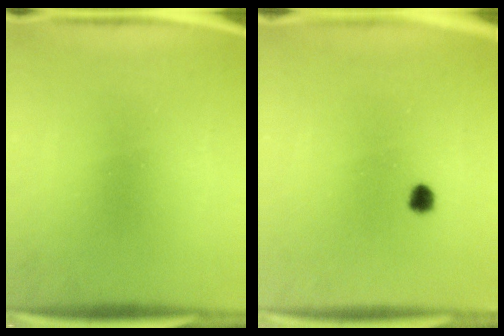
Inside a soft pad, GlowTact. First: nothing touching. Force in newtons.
{"total": 2.3}